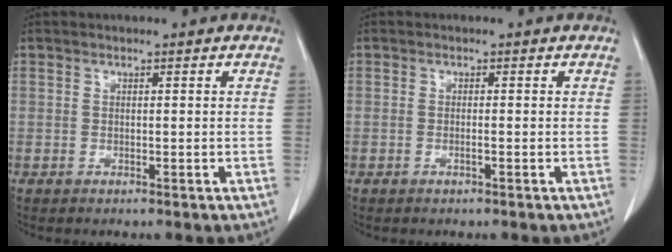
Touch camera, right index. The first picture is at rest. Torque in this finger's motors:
{"motor_torque": [-0.06, 0.01, 0.03, -0.01]}